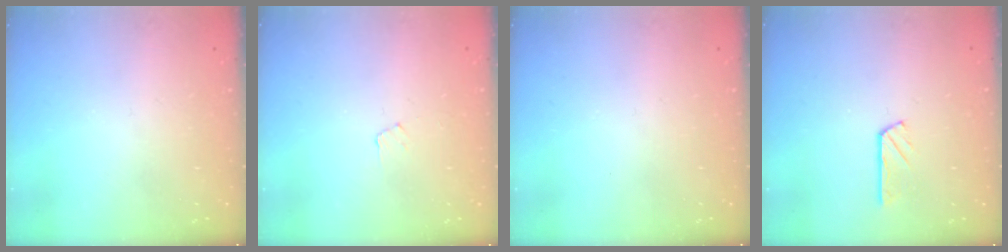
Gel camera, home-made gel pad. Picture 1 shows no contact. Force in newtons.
{"total": 3.5, "press": 3.5, "slide": 0.4}
{"total": 0.0}
{"total": 2.7, "press": 2.7, "slide": 0.3}